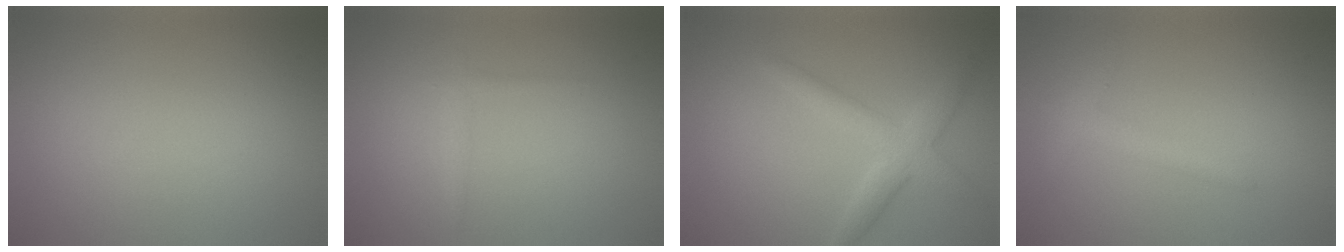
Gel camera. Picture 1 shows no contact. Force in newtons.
{"total": 0.8, "press": 0.8, "slide": 0.1}
{"total": 3.5, "press": 3.5, "slide": 0.1}
{"total": 2.0, "press": 2.0, "slide": 0.1}